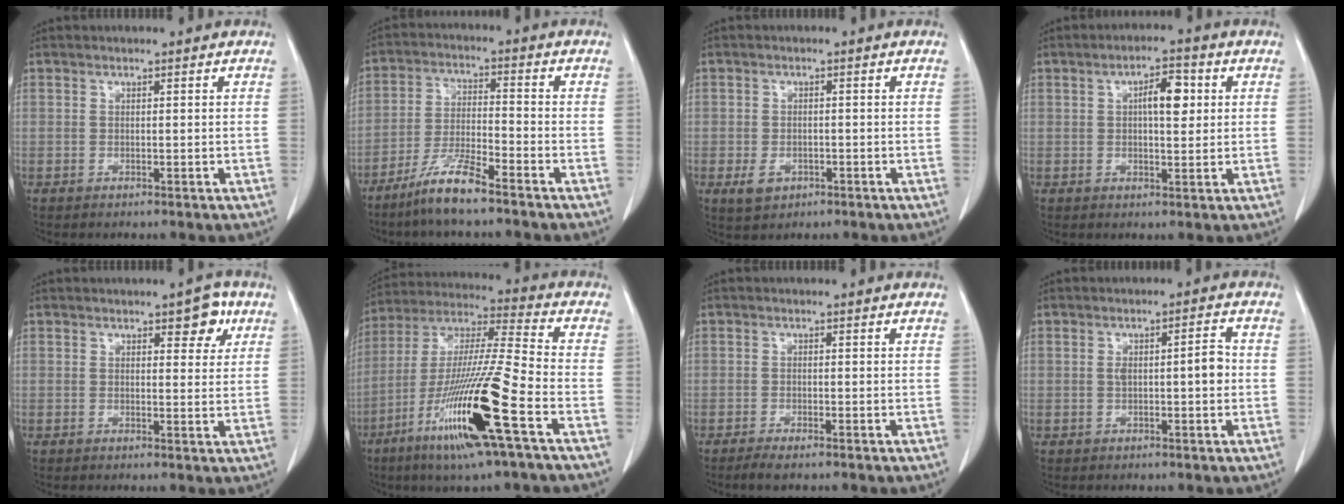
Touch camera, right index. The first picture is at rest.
{"total": 7.9, "force": [-6.1, 0.3, 5.0], "torque": [-0.103, -0.019, -0.120]}
{"total": 3.2, "force": [-1.4, 2.5, 1.5], "torque": [-0.025, 0.001, -0.012]}
{"total": 5.5, "force": [1.3, 1.9, 5.0], "torque": [-0.080, 0.010, 0.019]}
{"total": 4.2, "force": [2.3, 1.7, 3.1], "torque": [-0.032, 0.002, 0.027]}
{"total": 19.8, "force": [-8.6, -0.2, 17.8], "torque": [-0.370, -0.037, -0.166]}
{"total": 2.4, "force": [-1.9, 0.3, 1.5], "torque": [-0.026, -0.005, -0.031]}
{"total": 4.3, "force": [0.0, 1.1, 4.1], "torque": [-0.069, 0.015, 0.001]}